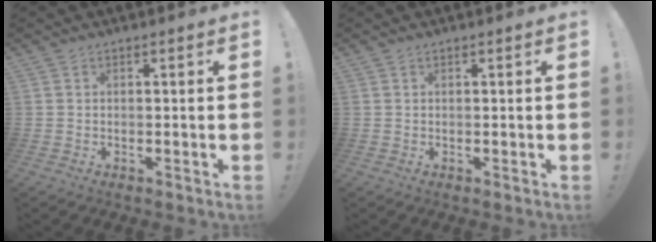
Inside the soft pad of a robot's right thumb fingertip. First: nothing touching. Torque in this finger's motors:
{"motor_torque": [-0.01, -0.10, 0.01, -0.10, 0.04]}